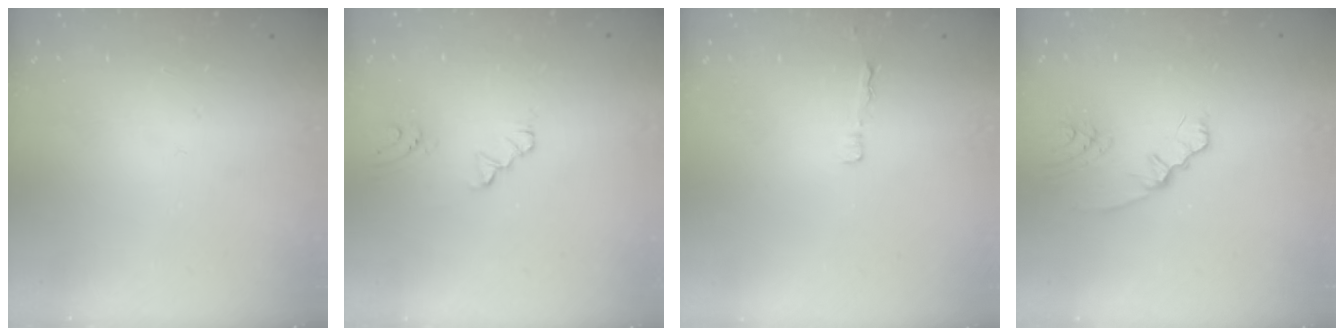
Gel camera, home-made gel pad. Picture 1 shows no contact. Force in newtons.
{"total": 2.8, "press": 2.8, "slide": 0.1}
{"total": 2.9, "press": 2.9, "slide": 0.4}
{"total": 2.3, "press": 2.3, "slide": 0.5}